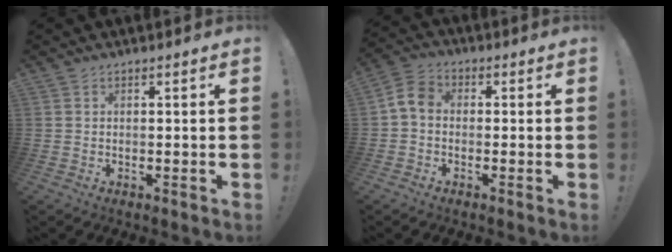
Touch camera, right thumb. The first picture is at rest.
{"total": 6.2, "force": [-0.6, 4.4, 4.3], "torque": [-0.091, 0.018, -0.004]}